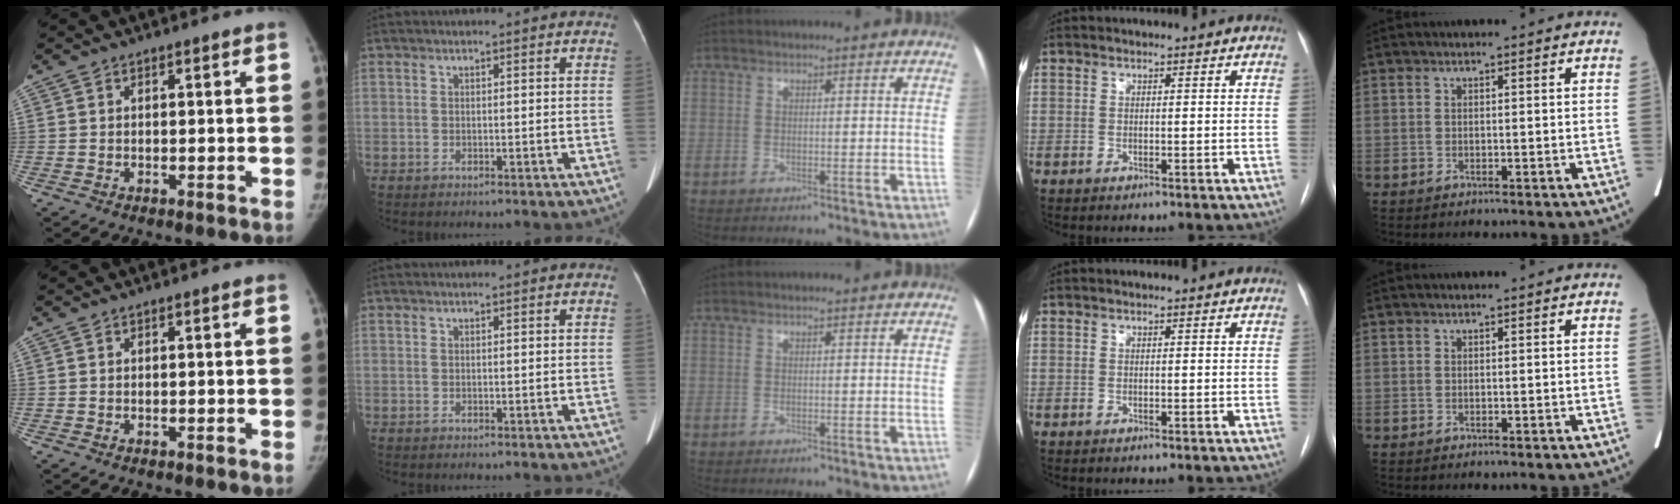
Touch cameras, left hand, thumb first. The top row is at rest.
{}